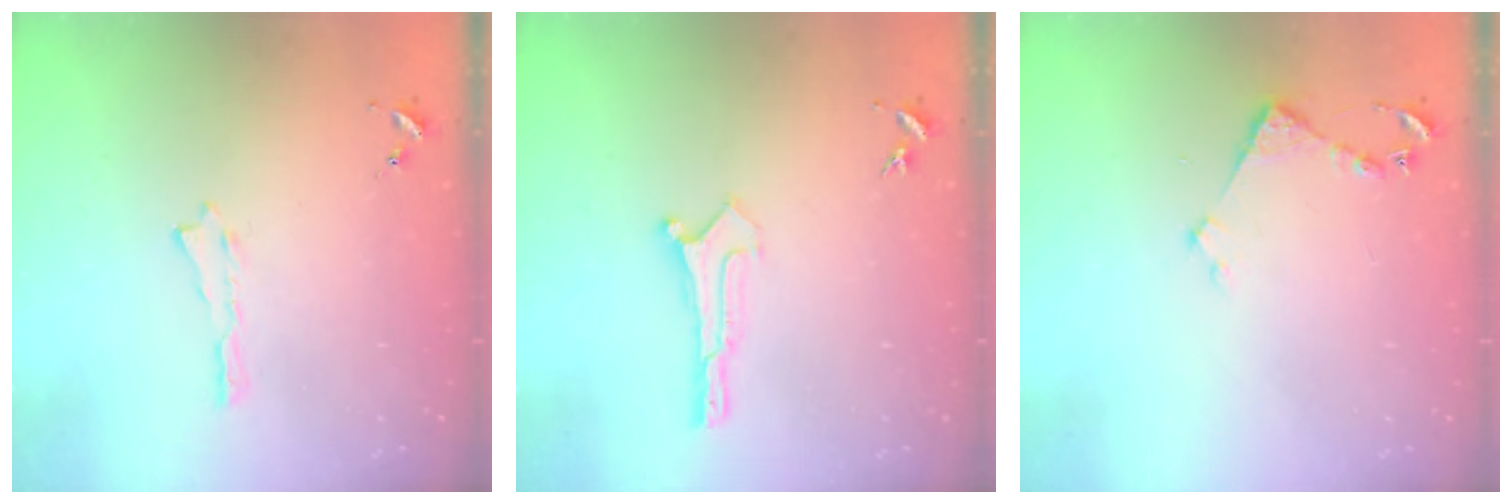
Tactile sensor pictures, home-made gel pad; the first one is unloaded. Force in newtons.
{"total": 0.0}
{"total": 3.1, "press": 3.1, "slide": 0.3}